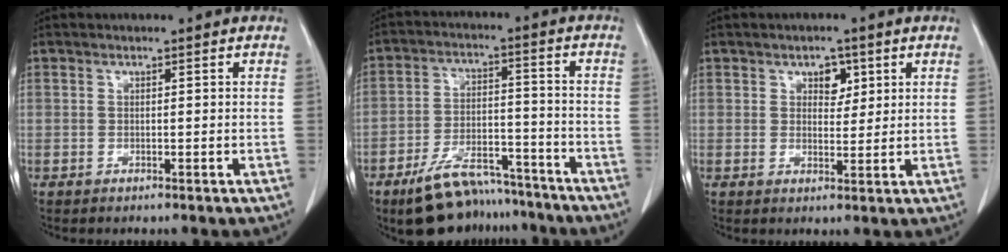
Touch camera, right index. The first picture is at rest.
{"total": 11.9, "force": [-9.6, 4.7, 5.4], "torque": [-0.094, 0.013, -0.158]}
{"total": 3.2, "force": [1.5, 2.0, 1.9], "torque": [-0.023, 0.003, 0.024]}